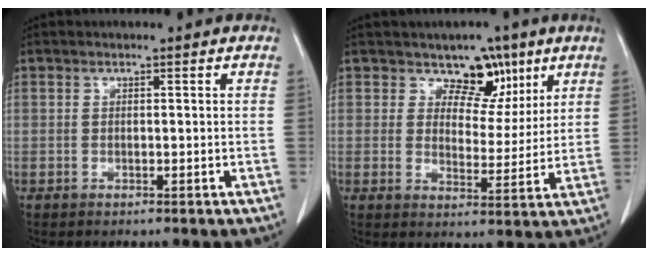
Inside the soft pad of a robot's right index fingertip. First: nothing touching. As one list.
[{"total": 6.2, "force": [4.1, 4.1, 2.2], "torque": [-0.012, -0.004, 0.063]}]